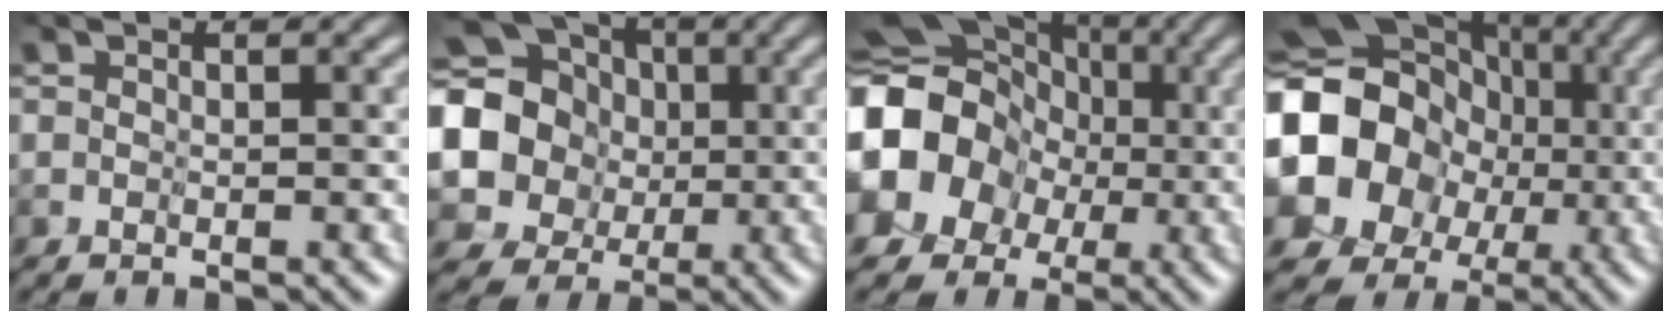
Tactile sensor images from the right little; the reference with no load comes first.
{"total": 11.9, "force": [2.1, 10.9, 4.3], "torque": [-0.147, 0.013, 0.019]}
{"total": 11.9, "force": [-1.2, 10.9, 4.7], "torque": [-0.123, -0.014, -0.052]}
{"total": 15.1, "force": [-0.4, 14.0, 5.6], "torque": [-0.150, 0.002, -0.030]}